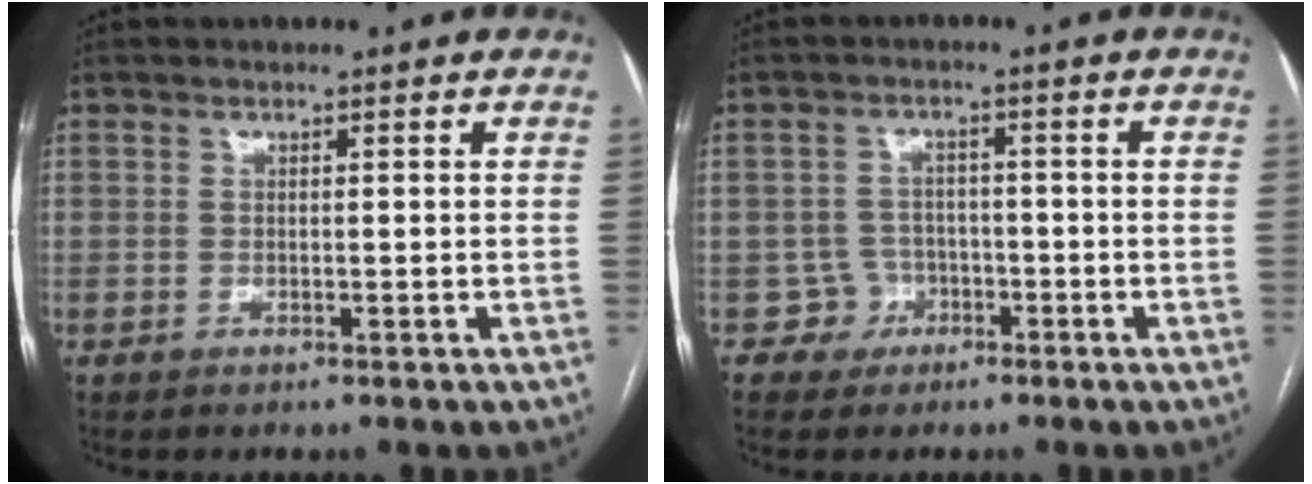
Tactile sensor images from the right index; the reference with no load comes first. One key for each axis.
{"total": 3.6, "fx": -1.6, "fy": 3.2, "fz": -0.5, "tx": 0.020, "ty": 0.018, "tz": -0.025}